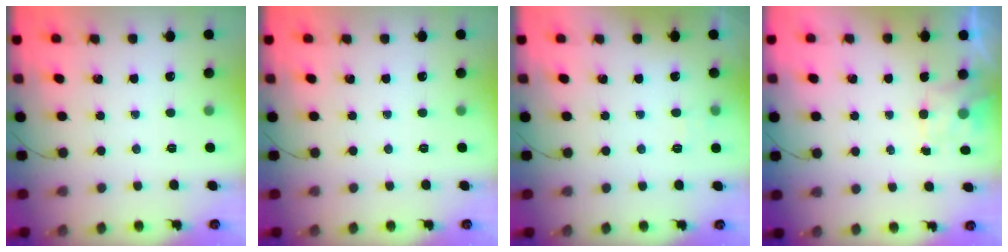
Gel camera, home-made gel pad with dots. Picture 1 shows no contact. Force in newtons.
{"total": 0.0}
{"total": 3.1, "press": 2.7, "slide": 1.6}
{"total": 2.0, "press": 1.6, "slide": 1.2}